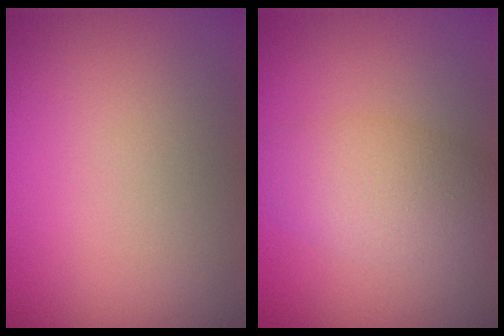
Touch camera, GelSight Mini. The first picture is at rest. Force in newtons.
{"total": 4.4, "press": 4.4, "slide": 0.3}